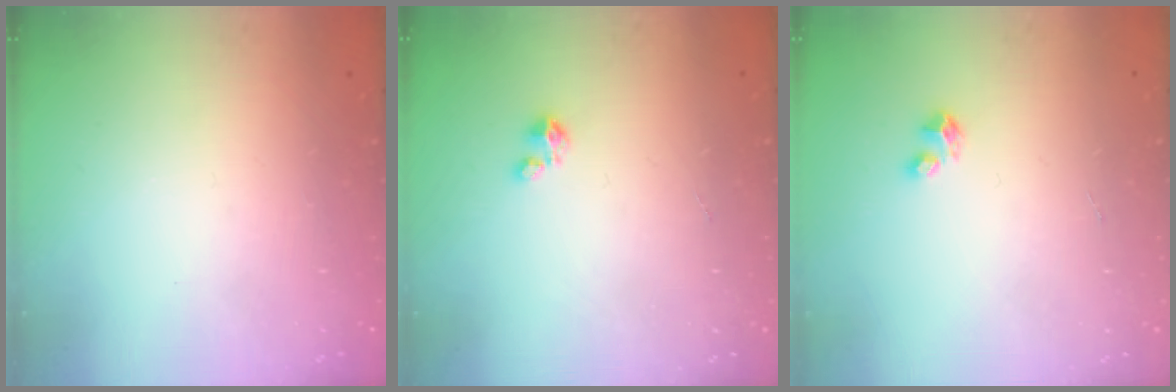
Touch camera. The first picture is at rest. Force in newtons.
{"total": 2.1, "press": 2.1, "slide": 0.2}
{"total": 2.8, "press": 2.8, "slide": 0.1}